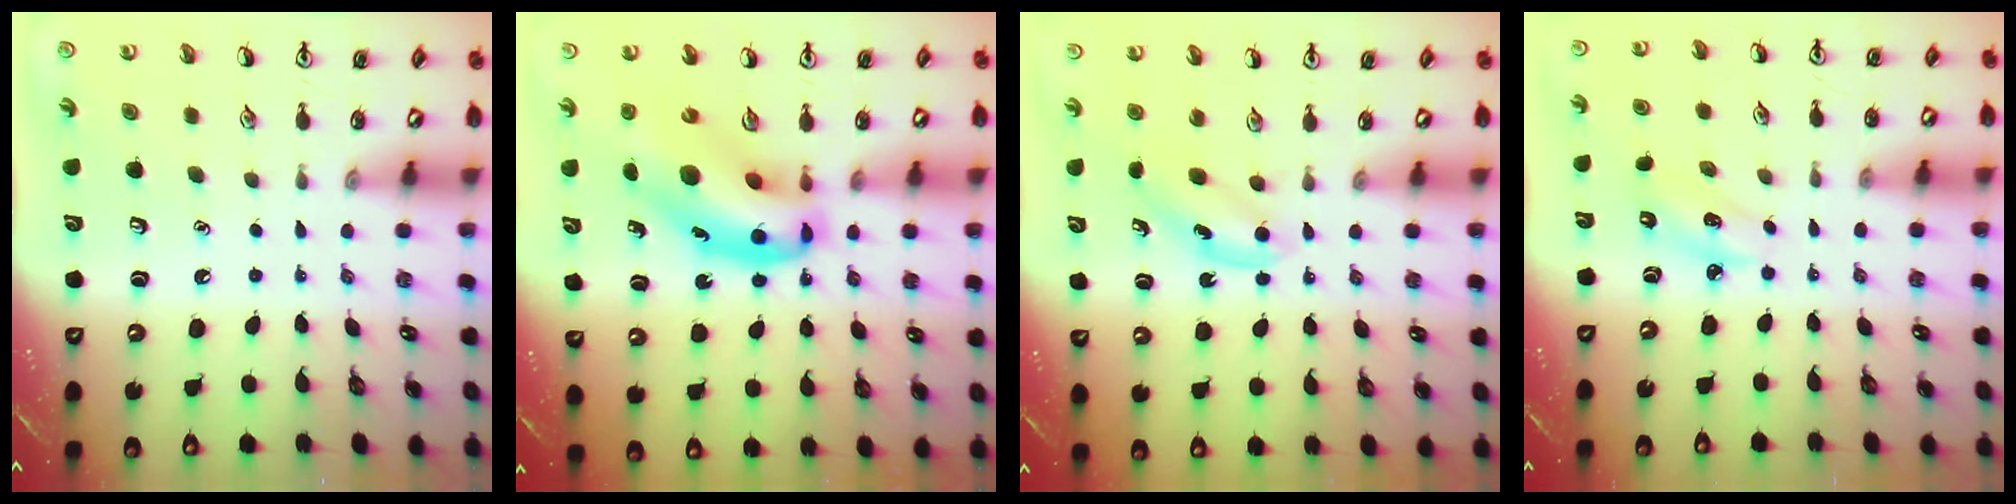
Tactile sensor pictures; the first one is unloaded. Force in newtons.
{"total": 14.3, "press": 13.8, "slide": 3.8}
{"total": 4.0, "press": 3.9, "slide": 0.7}
{"total": 2.5, "press": 2.4, "slide": 0.5}